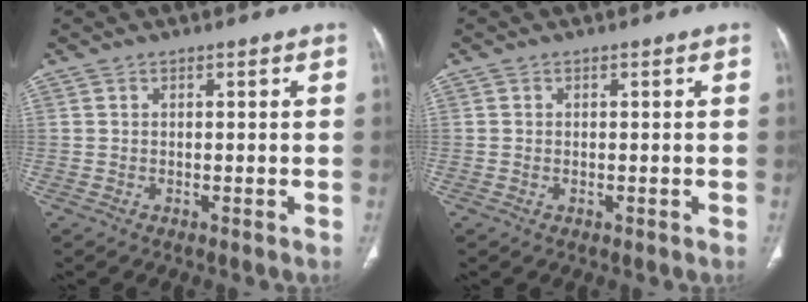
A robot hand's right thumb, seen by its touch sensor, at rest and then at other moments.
{"total": 0.5, "force": [-0.1, 0.4, 0.4], "torque": [-0.011, 0.003, 0.001]}